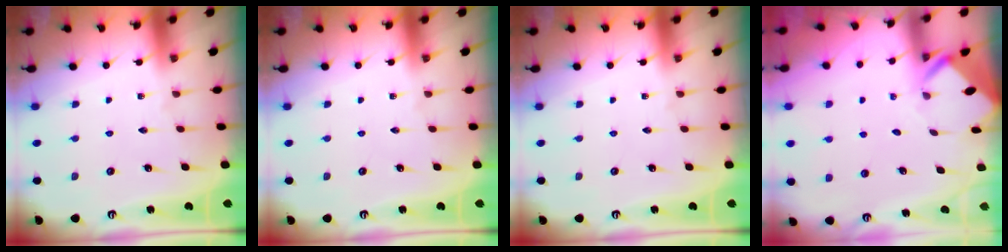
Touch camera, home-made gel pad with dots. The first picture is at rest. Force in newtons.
{"total": 0.0}
{"total": 0.0}
{"total": 2.9, "press": 2.9, "slide": 0.1}